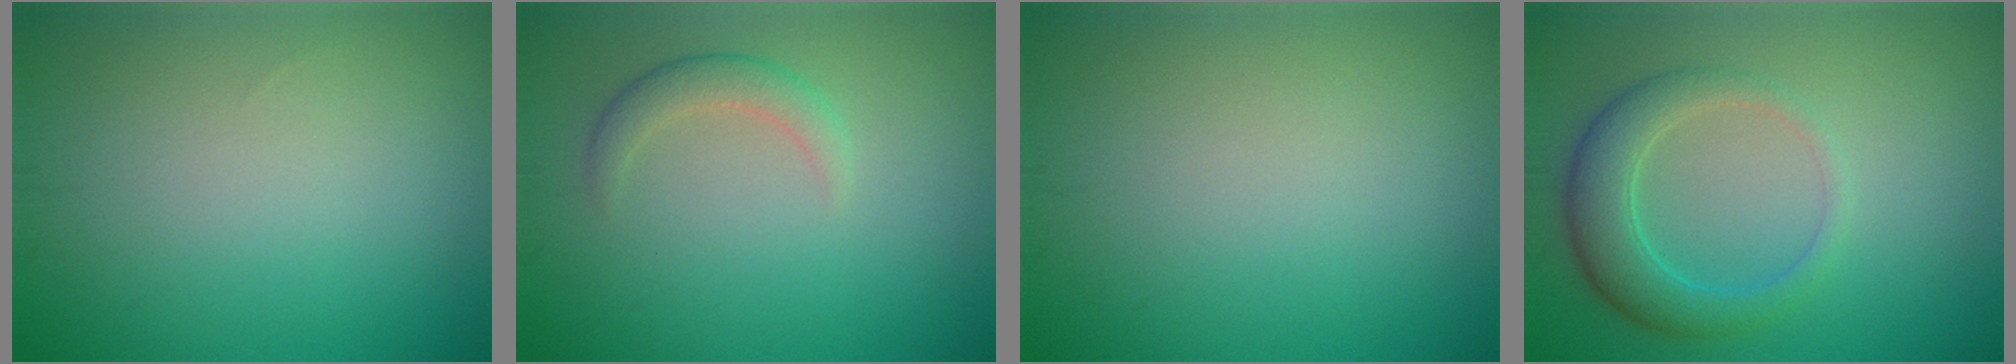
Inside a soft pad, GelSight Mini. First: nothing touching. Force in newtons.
{"total": 2.0, "press": 2.0, "slide": 0.1}
{"total": 0.0}
{"total": 3.9, "press": 3.9, "slide": 0.2}